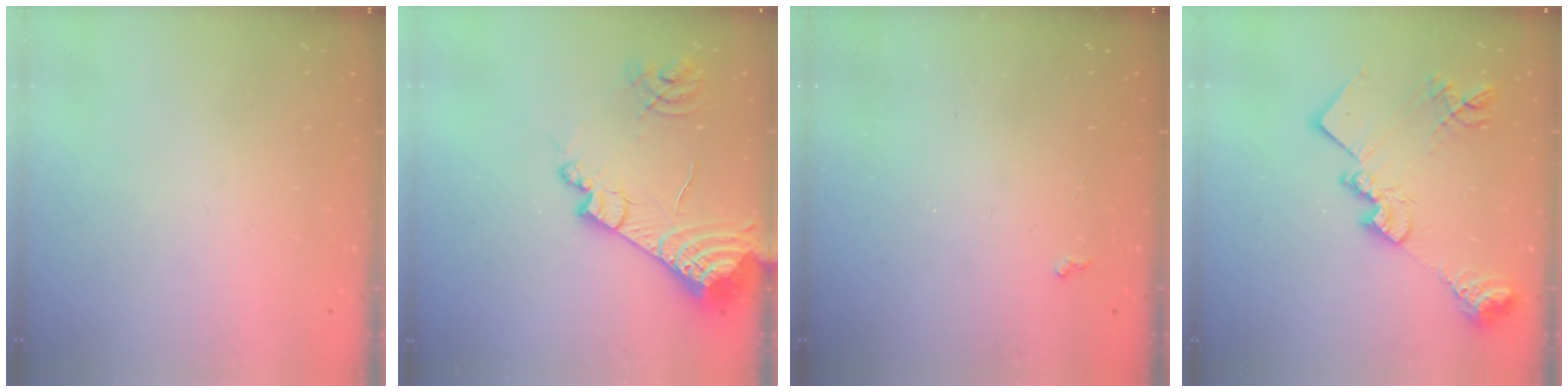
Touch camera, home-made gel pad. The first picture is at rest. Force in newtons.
{"total": 17.3, "press": 17.2, "slide": 1.7}
{"total": 2.5, "press": 2.4, "slide": 0.4}
{"total": 19.7, "press": 19.7, "slide": 1.4}